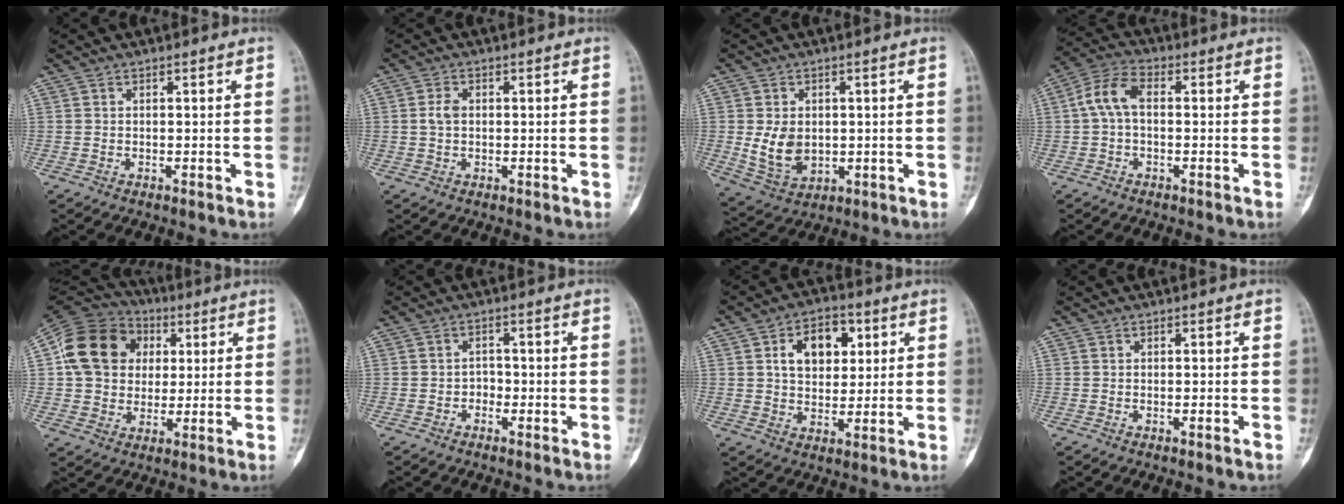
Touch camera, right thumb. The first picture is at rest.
{"total": 2.3, "force": [0.1, 1.5, 1.7], "torque": [-0.035, 0.005, 0.000]}
{"total": 8.0, "force": [0.2, 5.8, 5.4], "torque": [-0.081, -0.011, 0.022]}
{"total": 6.9, "force": [0.3, 4.0, 5.6], "torque": [-0.112, 0.023, -0.004]}
{"total": 16.4, "force": [3.4, 13.7, 8.3], "torque": [-0.134, 0.017, 0.057]}
{"total": 1.9, "force": [-0.8, 1.5, 0.7], "torque": [0.004, 0.009, -0.019]}
{"total": 10.5, "force": [3.2, 7.0, 7.1], "torque": [-0.080, -0.003, 0.050]}
{"total": 0.5, "force": [-0.2, 0.1, 0.5], "torque": [-0.011, 0.000, -0.002]}